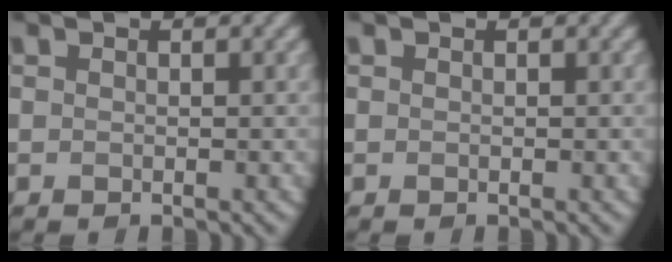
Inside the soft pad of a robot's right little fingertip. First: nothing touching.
{"total": 0.0}